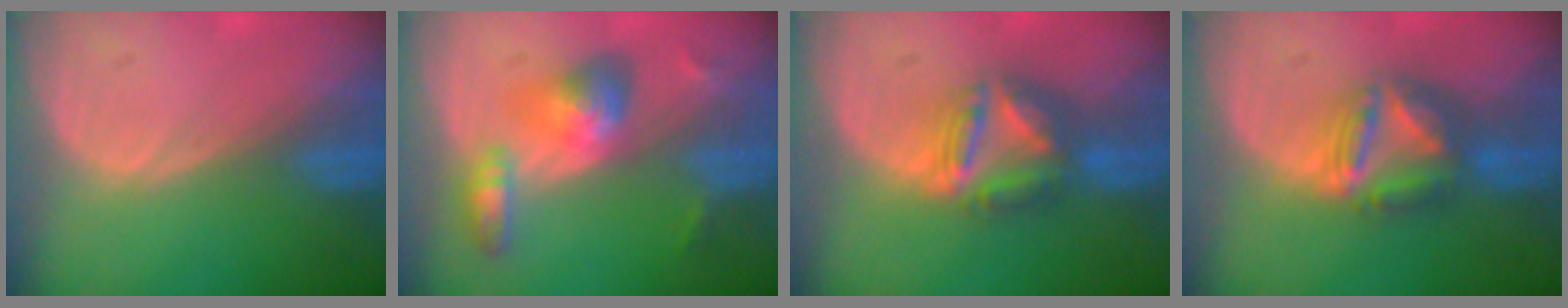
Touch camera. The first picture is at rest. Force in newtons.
{"total": 6.2, "press": 6.0, "slide": 1.5}
{"total": 7.7, "press": 6.6, "slide": 4.0}
{"total": 7.7, "press": 6.6, "slide": 4.0}